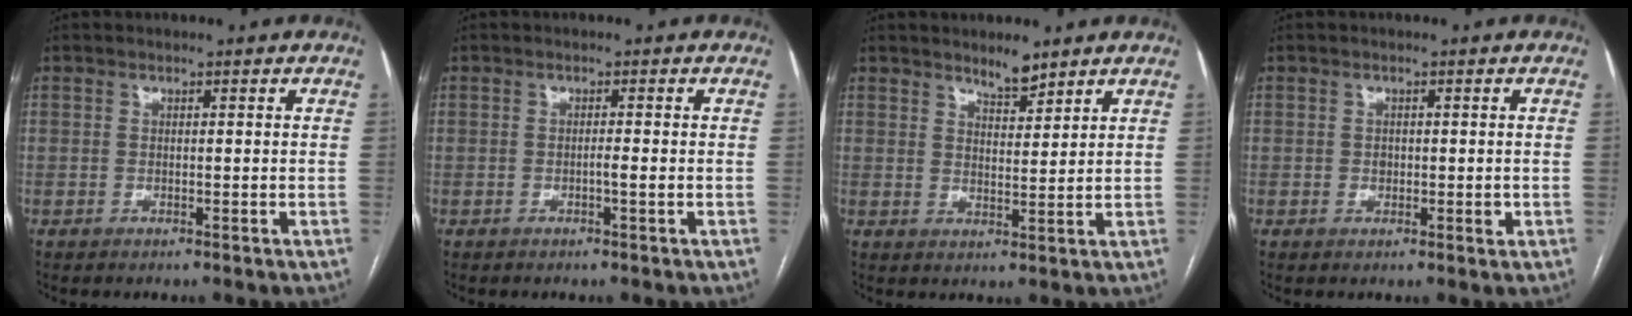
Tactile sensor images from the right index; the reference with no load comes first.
{"total": 0.9, "force": [-0.4, -0.2, 0.8], "torque": [-0.013, 0.001, -0.007]}
{"total": 3.6, "force": [3.2, 0.8, 1.5], "torque": [-0.028, -0.006, 0.054]}
{"total": 1.9, "force": [-0.2, 1.3, 1.3], "torque": [-0.021, 0.000, 0.001]}